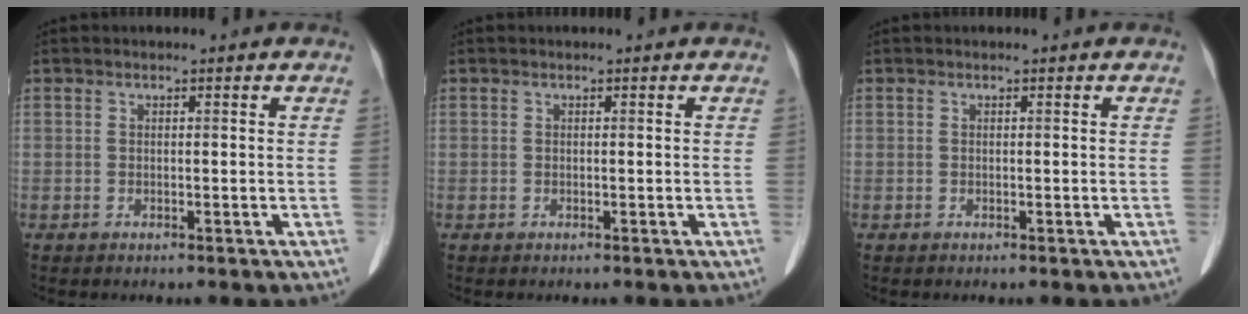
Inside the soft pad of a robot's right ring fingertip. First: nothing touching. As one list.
[{"total": 0.0}, {"total": 0.0}]